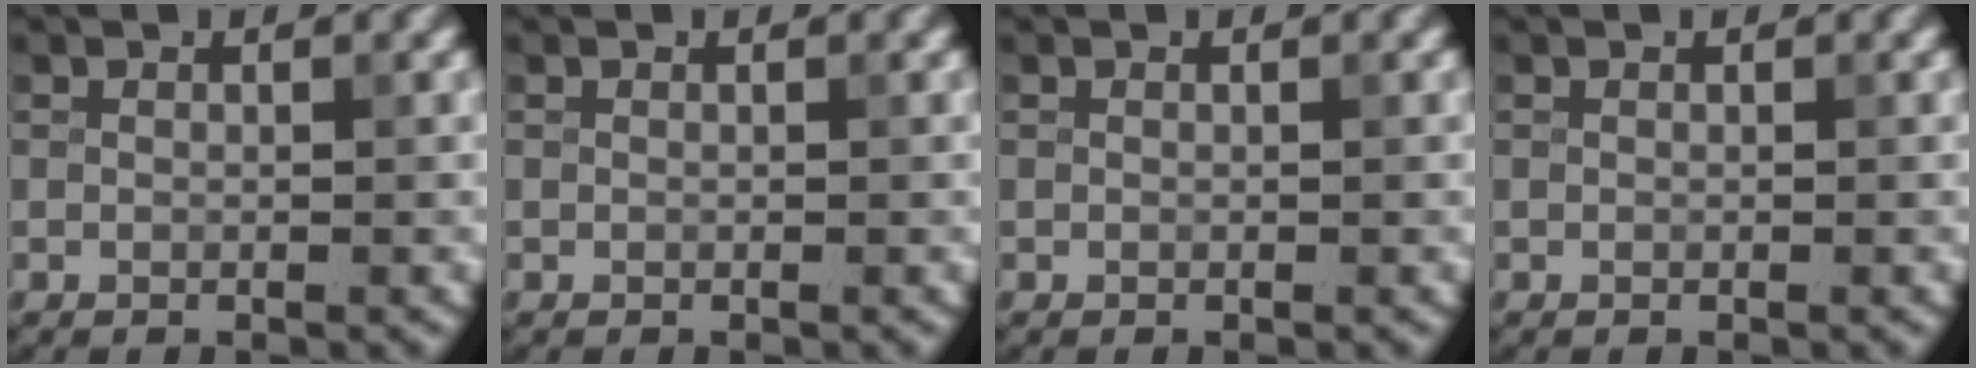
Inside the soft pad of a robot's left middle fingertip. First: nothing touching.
{"total": 0.0}
{"total": 0.0}
{"total": 0.0}